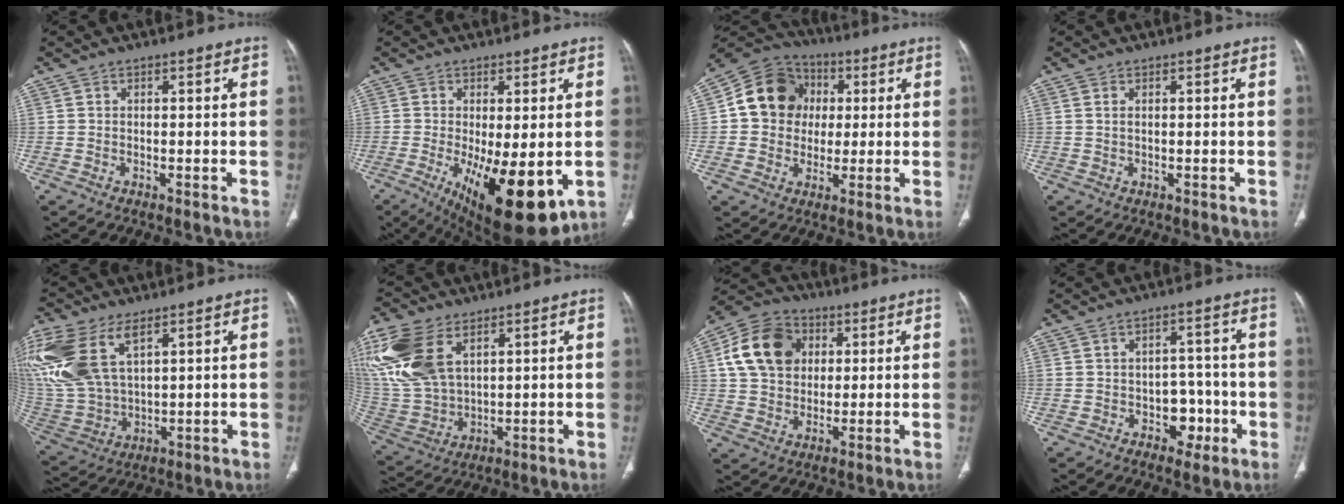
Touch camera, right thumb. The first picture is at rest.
{"total": 16.3, "force": [-4.5, 5.9, 14.5], "torque": [-0.207, -0.029, -0.047]}
{"total": 13.2, "force": [1.8, 11.6, 6.0], "torque": [-0.076, 0.015, 0.022]}
{"total": 0.9, "force": [0.3, 0.4, 0.7], "torque": [-0.021, 0.005, 0.008]}
{"total": 20.8, "force": [9.4, 11.4, 14.6], "torque": [-0.354, -0.009, 0.197]}
{"total": 19.4, "force": [8.4, 11.3, 13.3], "torque": [-0.309, -0.017, 0.175]}
{"total": 14.2, "force": [3.6, 11.1, 8.1], "torque": [-0.131, 0.006, 0.055]}
{"total": 5.9, "force": [-2.1, 4.4, 3.3], "torque": [-0.008, 0.024, -0.024]}